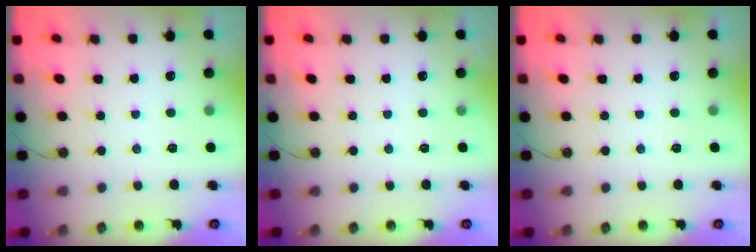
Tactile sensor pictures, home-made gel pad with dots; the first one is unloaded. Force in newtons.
{"total": 0.0}
{"total": 0.0}